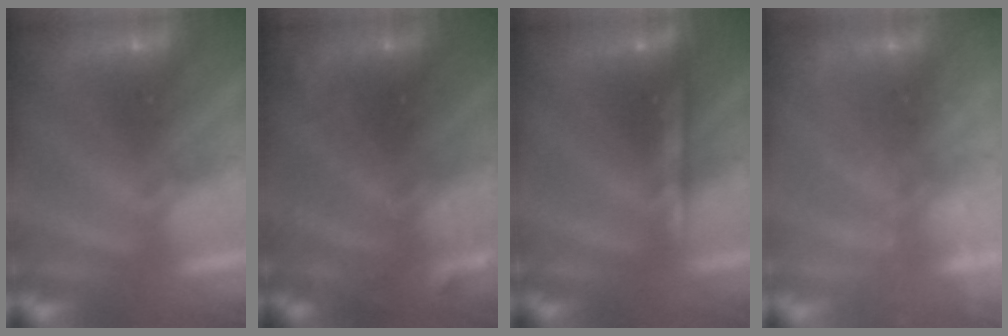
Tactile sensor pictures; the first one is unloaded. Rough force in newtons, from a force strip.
{"total": 2.9}
{"total": 2.2}
{"total": 1.8}